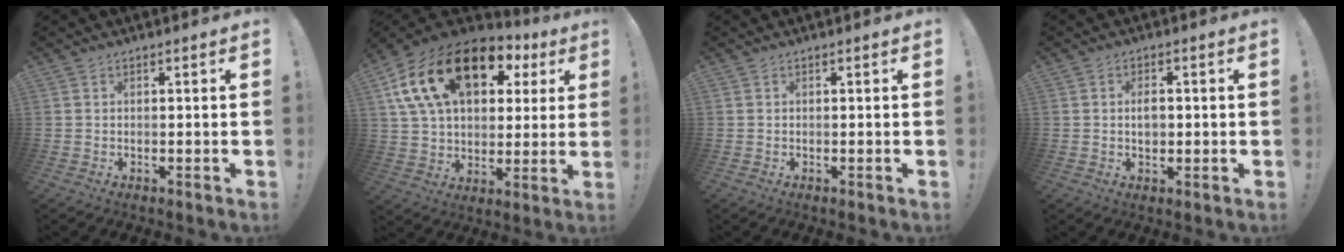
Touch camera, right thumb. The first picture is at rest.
{"total": 22.8, "force": [10.3, 13.6, 15.1], "torque": [-0.240, -0.034, 0.195]}
{"total": 0.0}
{"total": 3.3, "force": [-0.1, 2.1, 2.6], "torque": [-0.030, -0.001, -0.008]}